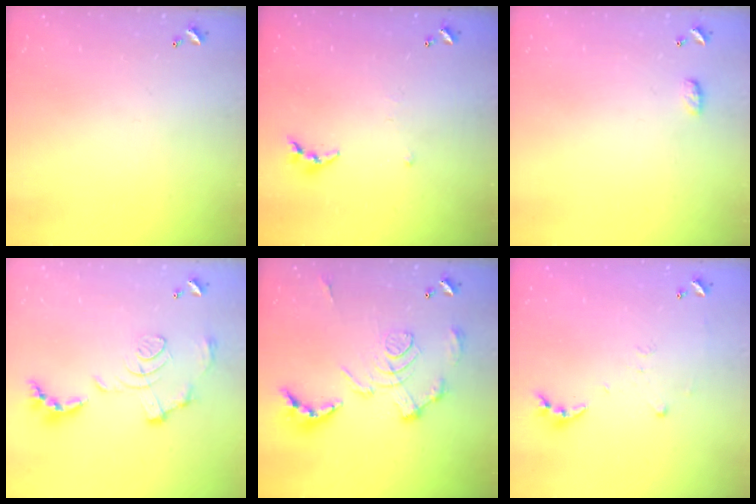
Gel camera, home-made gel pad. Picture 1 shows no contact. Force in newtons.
{"total": 4.0, "press": 3.9, "slide": 0.5}
{"total": 3.4, "press": 3.4, "slide": 0.5}
{"total": 1.5, "press": 0.8, "slide": 1.3}
{"total": 3.4, "press": 2.7, "slide": 2.0}
{"total": 5.8, "press": 5.8, "slide": 0.6}